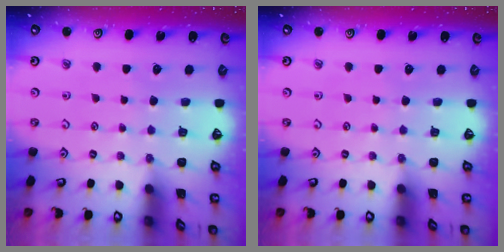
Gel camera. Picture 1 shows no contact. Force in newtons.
{"total": 0.0}